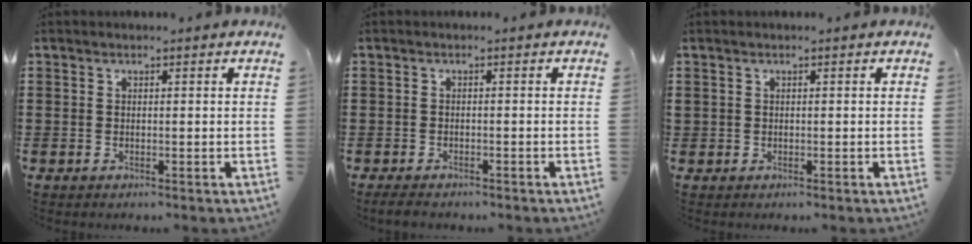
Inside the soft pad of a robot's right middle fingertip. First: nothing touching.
{"total": 1.3, "force": [-1.2, 0.4, 0.3], "torque": [-0.008, 0.001, -0.024]}
{"total": 0.5, "force": [0.1, 0.5, 0.0], "torque": [-0.001, 0.006, 0.001]}